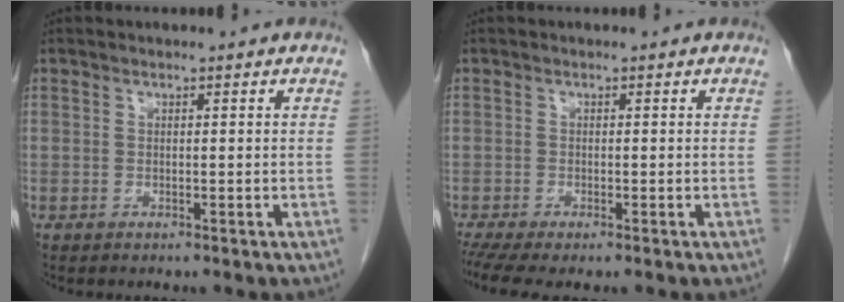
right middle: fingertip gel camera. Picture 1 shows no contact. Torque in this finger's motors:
{"motor_torque": [1.06, -0.47, 0.09, 0.05]}